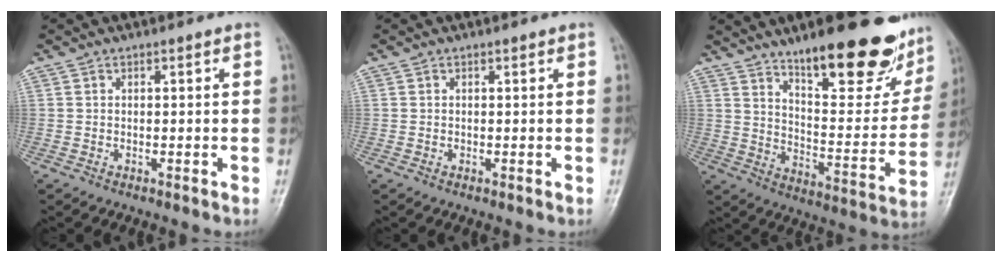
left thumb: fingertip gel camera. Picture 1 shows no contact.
{"total": 0.0}
{"total": 24.1, "force": [16.3, 7.6, 16.2], "torque": [-0.175, -0.083, 0.242]}